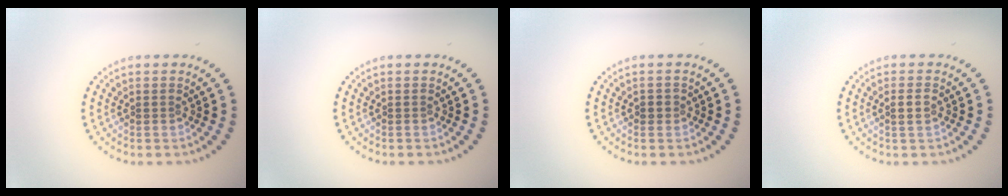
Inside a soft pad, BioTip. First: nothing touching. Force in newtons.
{"total": 0.0}
{"total": 0.9, "press": 0.8, "slide": 0.4}
{"total": 1.1, "press": 1.1, "slide": 0.4}